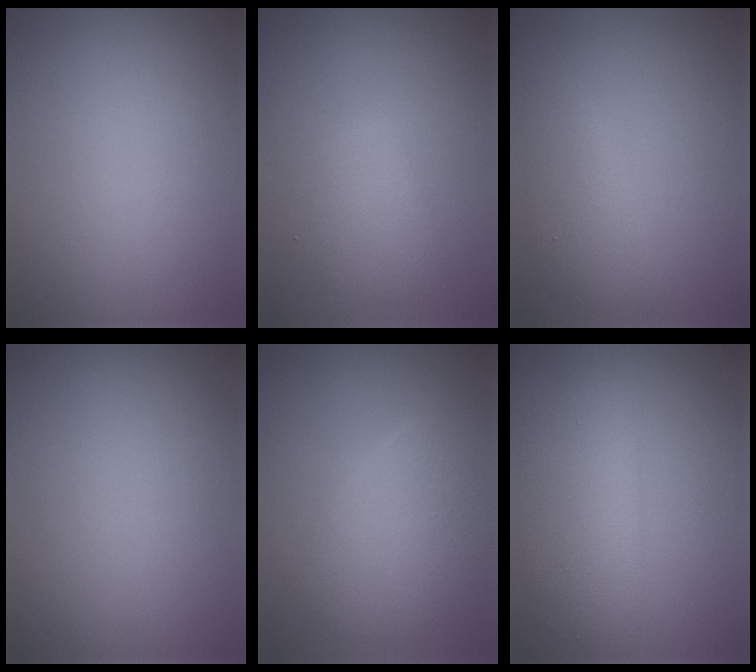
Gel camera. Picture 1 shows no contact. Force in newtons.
{"total": 2.7, "press": 2.7, "slide": 0.2}
{"total": 2.8, "press": 2.8, "slide": 0.2}
{"total": 0.0}
{"total": 5.0, "press": 5.0, "slide": 0.2}
{"total": 4.6, "press": 4.6, "slide": 0.1}